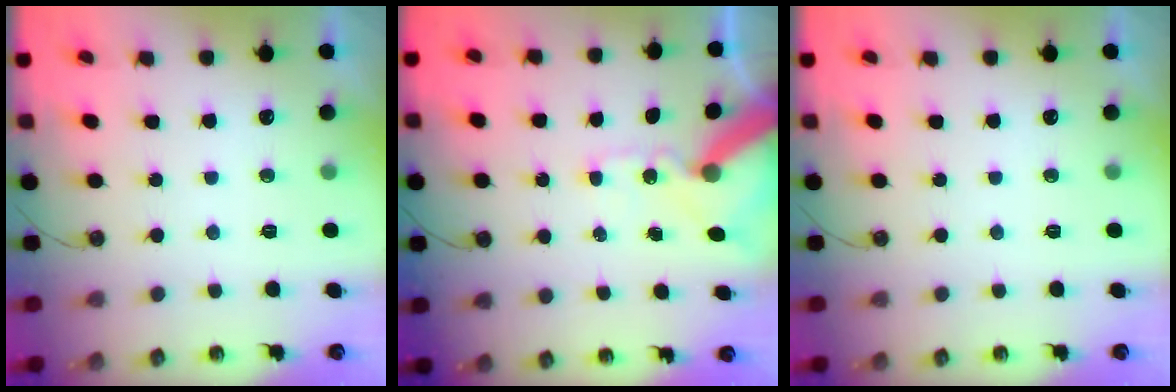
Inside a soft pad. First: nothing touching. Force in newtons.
{"total": 13.2, "press": 13.1, "slide": 2.0}
{"total": 0.0}